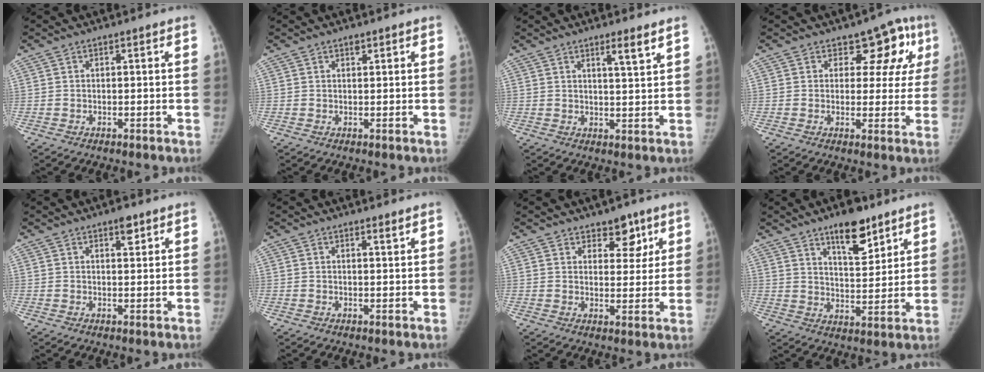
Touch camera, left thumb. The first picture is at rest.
{"total": 0.9, "force": [0.7, 0.5, 0.5], "torque": [-0.004, -0.004, 0.009]}
{"total": 3.9, "force": [2.6, 0.1, 2.9], "torque": [-0.045, -0.024, 0.043]}
{"total": 8.6, "force": [3.7, 5.8, 5.0], "torque": [-0.002, -0.006, 0.040]}
{"total": 2.7, "force": [1.7, 1.0, 1.8], "torque": [-0.019, -0.009, 0.026]}
{"total": 1.1, "force": [0.9, 0.0, 0.6], "torque": [-0.008, -0.008, 0.015]}
{"total": 6.2, "force": [3.9, 3.8, 2.9], "torque": [-0.003, -0.022, 0.057]}
{"total": 11.0, "force": [7.4, 4.2, 7.0], "torque": [-0.084, -0.049, 0.121]}